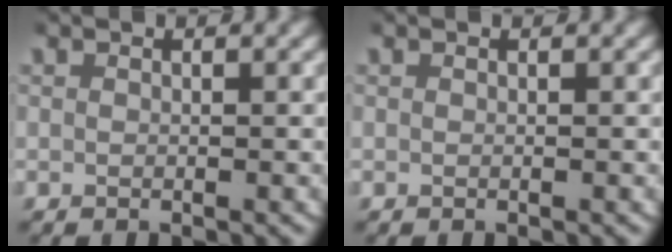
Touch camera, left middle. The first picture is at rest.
{"total": 0.0}